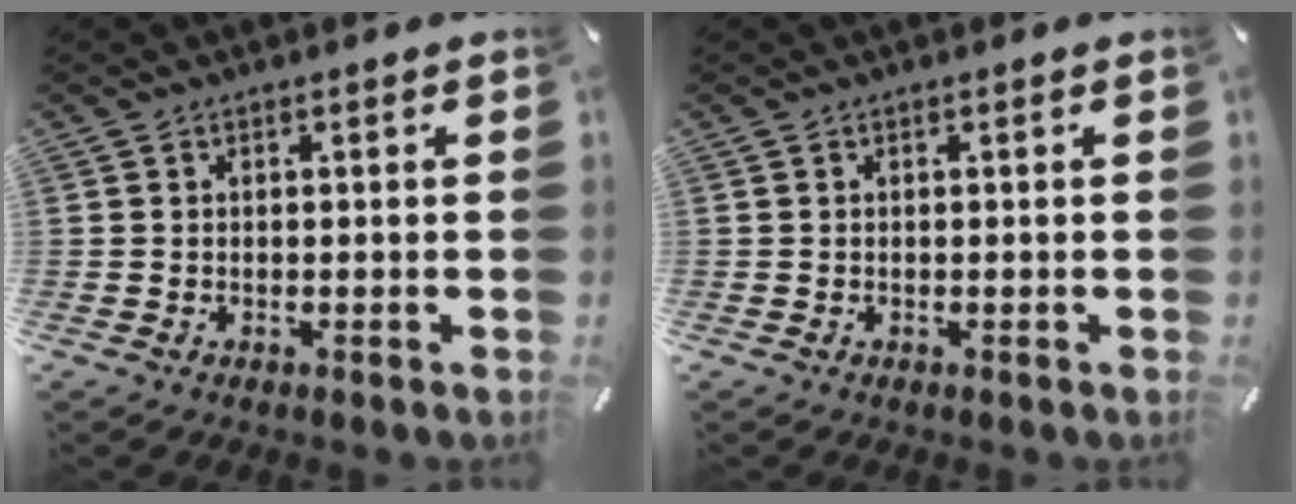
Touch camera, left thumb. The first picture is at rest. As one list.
[{"total": 0.0}]